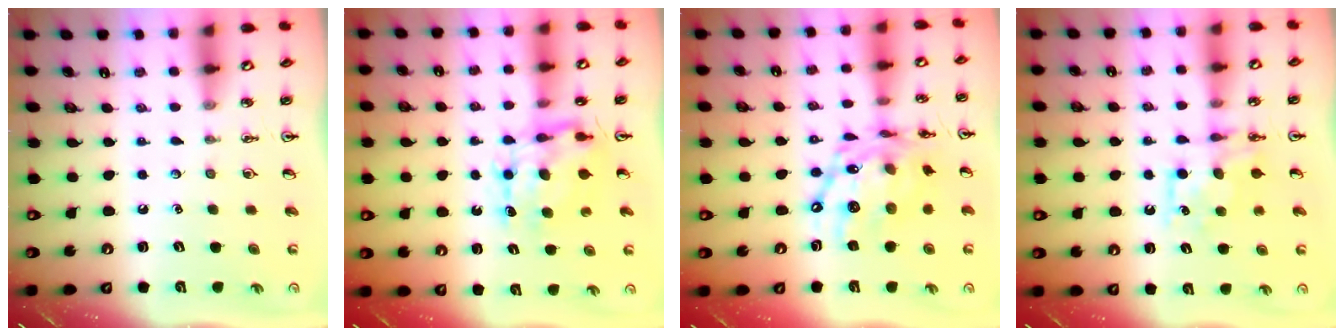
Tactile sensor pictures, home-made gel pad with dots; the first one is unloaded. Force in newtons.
{"total": 8.1, "press": 8.0, "slide": 0.6}
{"total": 17.3, "press": 17.2, "slide": 1.3}
{"total": 7.7, "press": 7.7, "slide": 0.3}